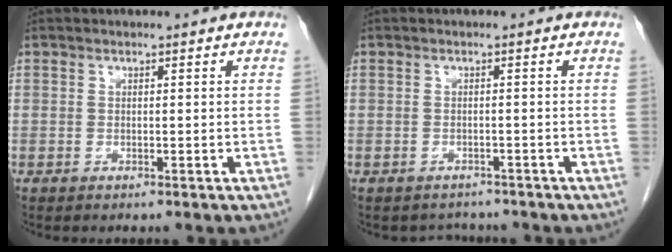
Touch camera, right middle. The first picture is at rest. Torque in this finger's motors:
{"motor_torque": [0.02, -0.01, -0.05, -0.02]}